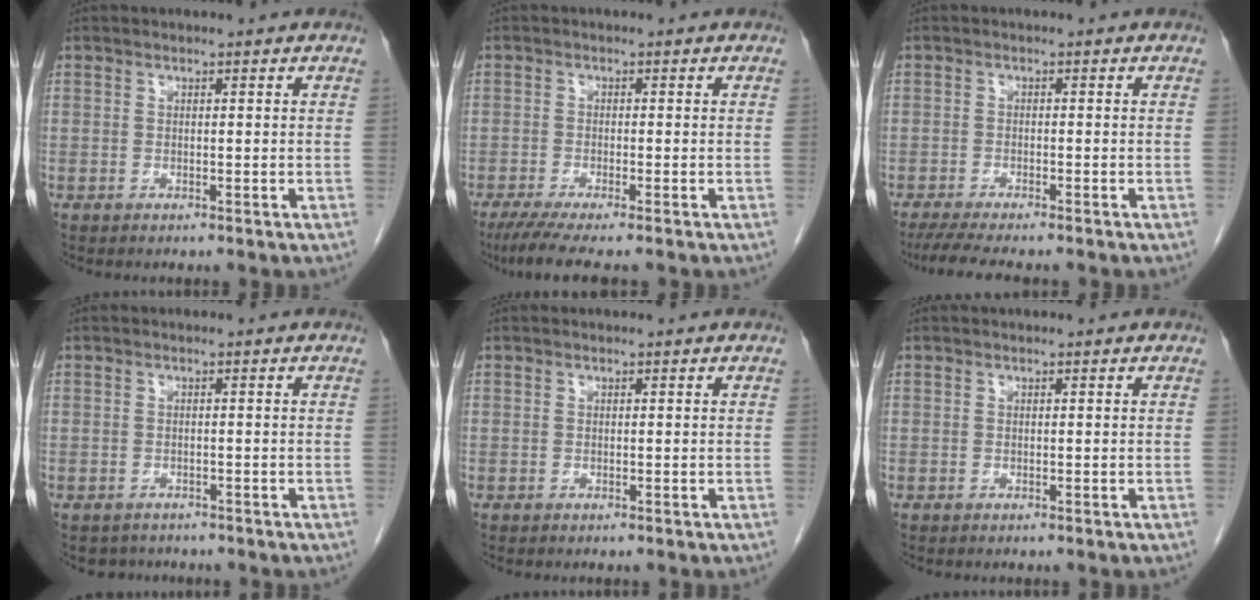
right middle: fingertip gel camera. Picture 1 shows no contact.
{"total": 5.9, "force": [-4.7, -0.1, 3.6], "torque": [-0.057, -0.015, -0.079]}
{"total": 7.4, "force": [-6.2, 0.8, 3.9], "torque": [-0.057, -0.016, -0.098]}
{"total": 2.5, "force": [-2.1, 1.2, -0.2], "torque": [-0.002, 0.001, -0.031]}
{"total": 0.0}
{"total": 0.0}